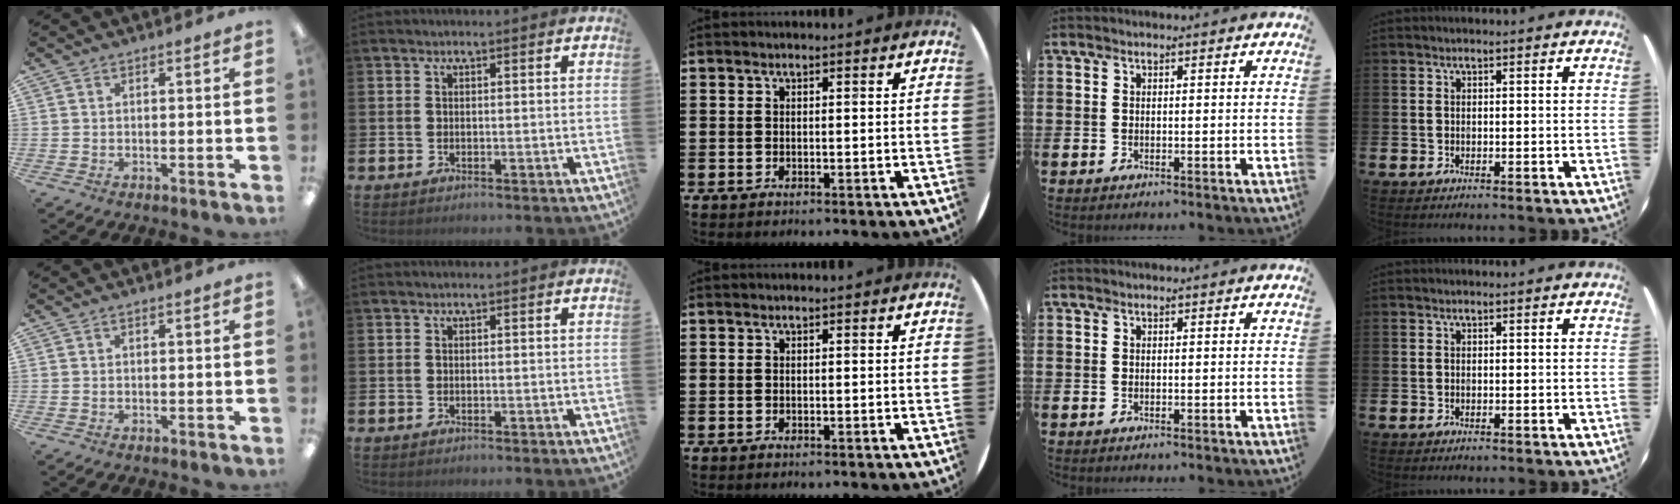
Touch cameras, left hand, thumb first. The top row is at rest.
{}